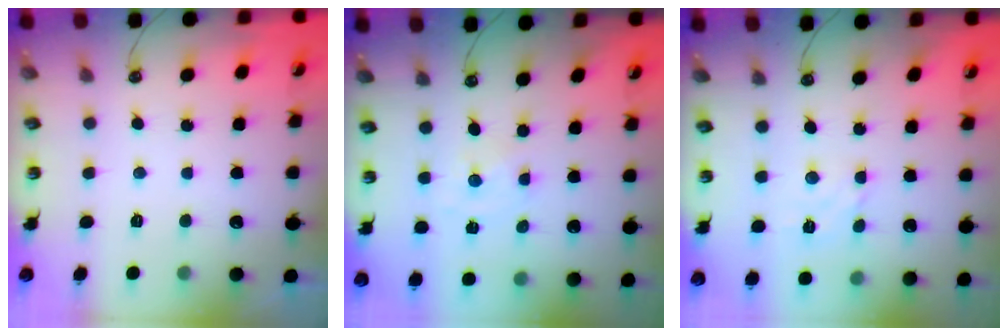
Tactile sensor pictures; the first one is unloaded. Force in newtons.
{"total": 0.0}
{"total": 2.3, "press": 2.3, "slide": 0.5}